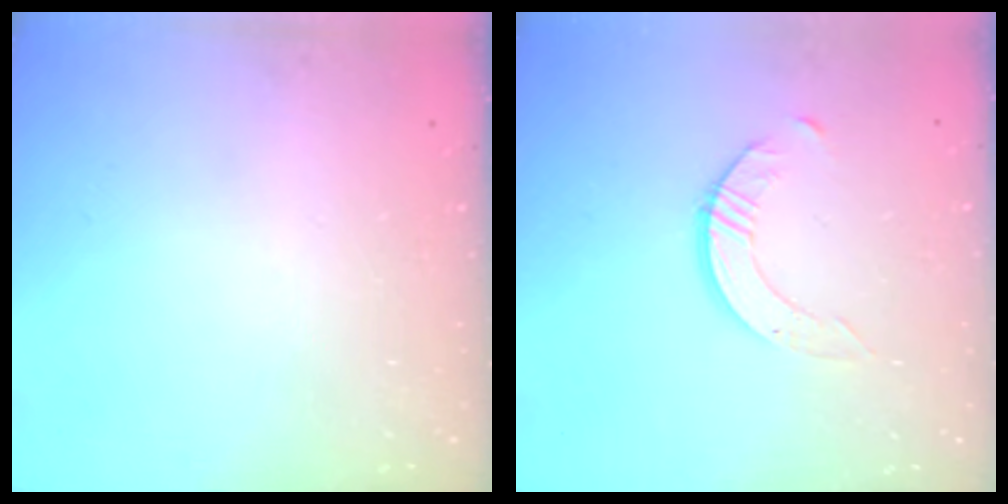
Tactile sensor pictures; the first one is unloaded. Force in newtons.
{"total": 2.5, "press": 2.5, "slide": 0.3}